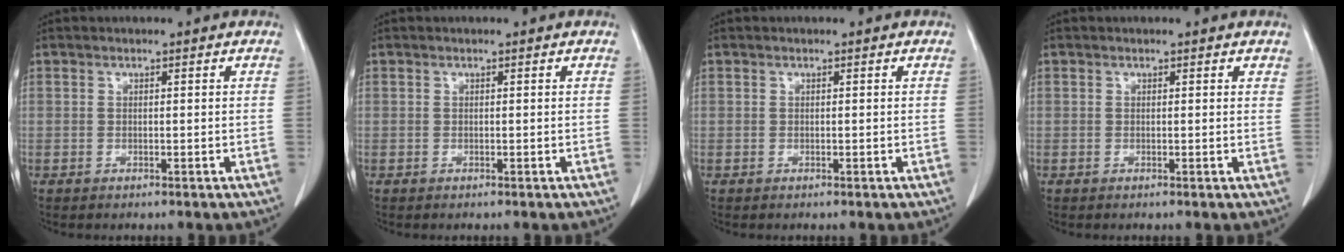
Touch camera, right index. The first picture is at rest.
{"total": 0.0}
{"total": 0.0}
{"total": 0.7, "force": [0.6, 0.3, 0.2], "torque": [-0.001, 0.001, 0.002]}